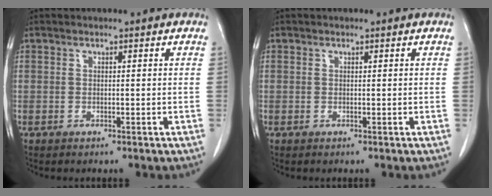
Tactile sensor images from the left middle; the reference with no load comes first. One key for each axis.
{"total": 0.0}